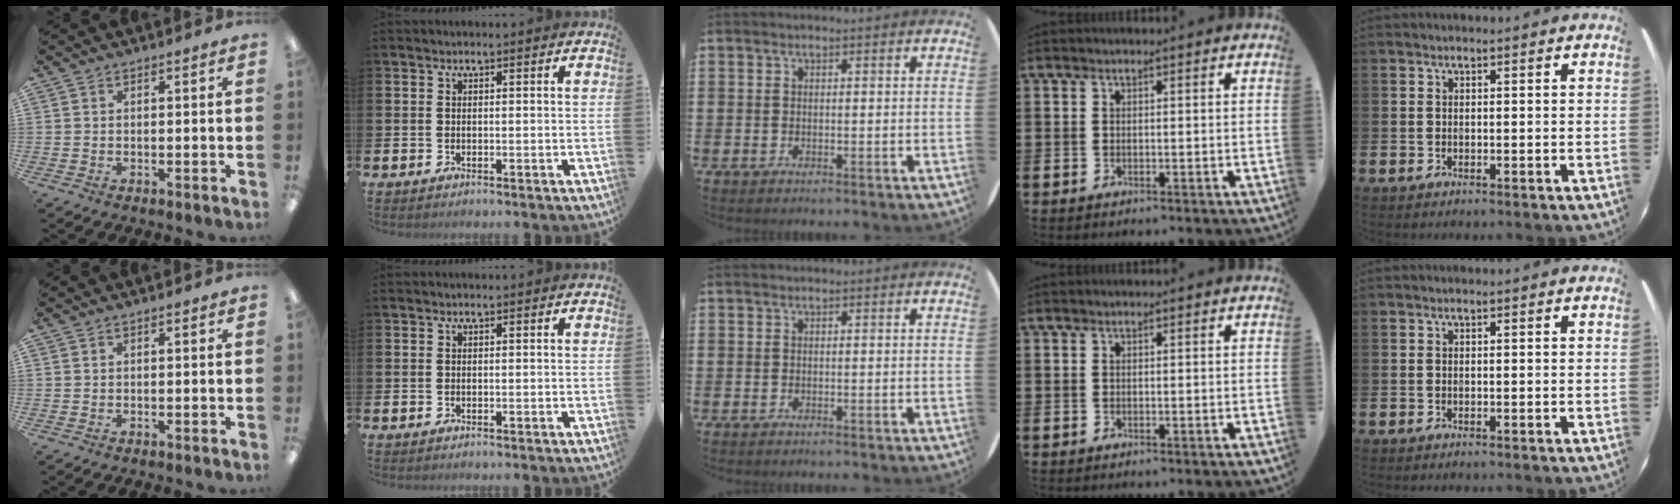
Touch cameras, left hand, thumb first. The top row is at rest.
{}